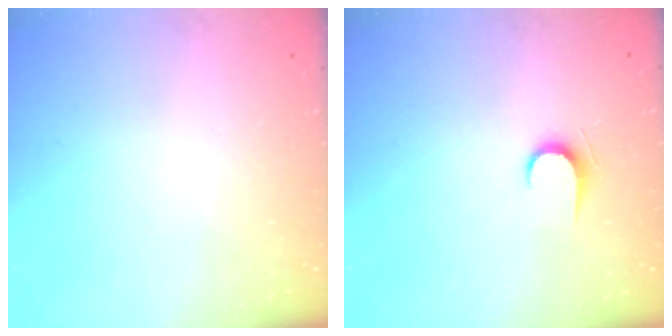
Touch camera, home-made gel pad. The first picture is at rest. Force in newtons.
{"total": 6.0, "press": 6.0, "slide": 0.7}